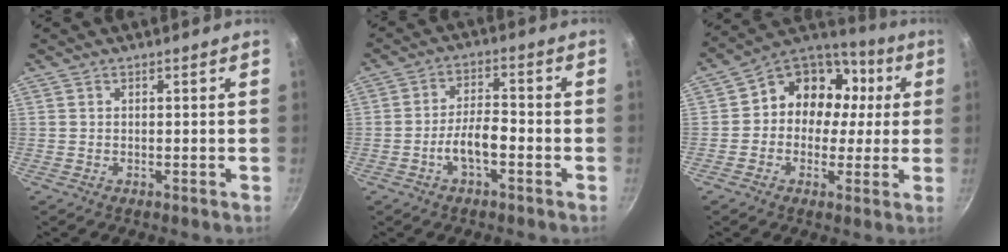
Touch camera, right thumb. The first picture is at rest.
{"total": 6.5, "force": [-2.6, 2.6, 5.3], "torque": [-0.089, 0.032, -0.051]}
{"total": 14.6, "force": [1.4, 12.4, 7.5], "torque": [-0.068, 0.036, 0.003]}